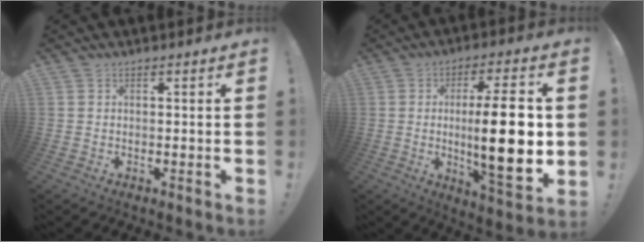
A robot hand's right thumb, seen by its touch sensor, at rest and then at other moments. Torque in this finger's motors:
{"motor_torque": [0.72, 1.37, 1.27, 0.77, 0.23]}